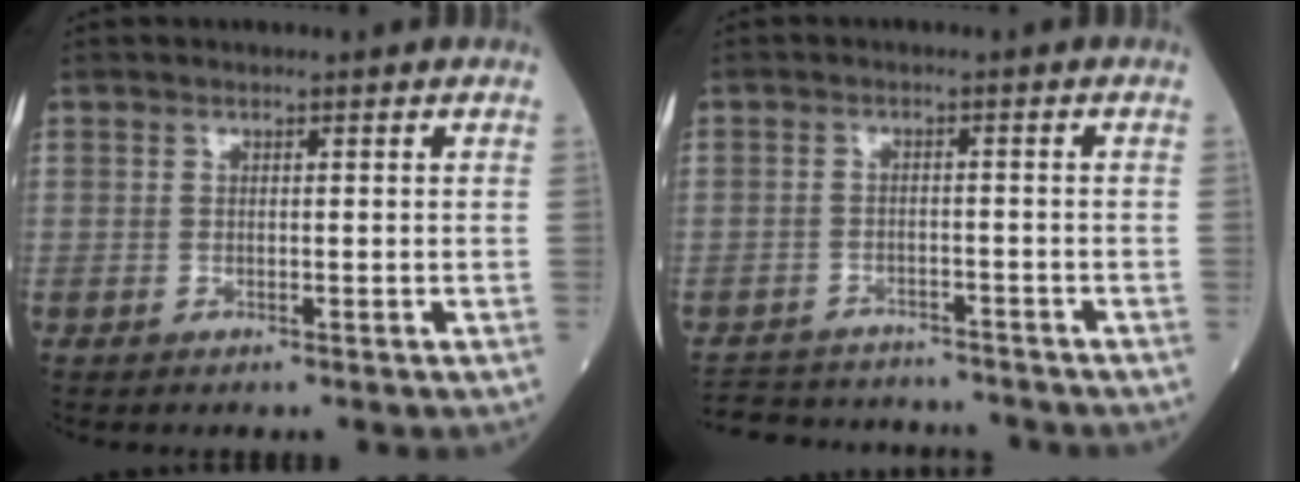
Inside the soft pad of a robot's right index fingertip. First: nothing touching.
{"total": 12.0, "force": [-11.1, 3.8, 2.5], "torque": [-0.052, 0.014, -0.151]}